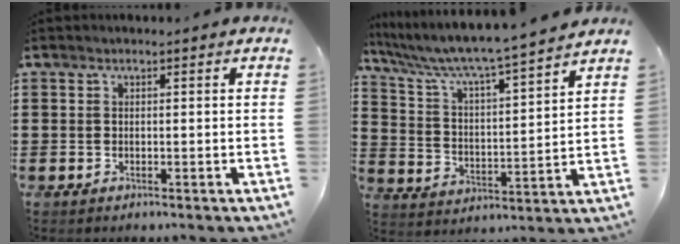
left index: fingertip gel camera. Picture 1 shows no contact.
{"total": 6.0, "force": [5.4, -0.5, 2.6], "torque": [-0.075, -0.046, 0.083]}